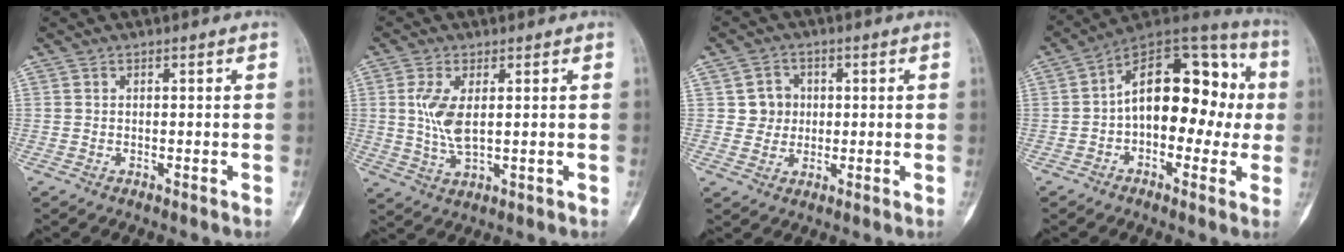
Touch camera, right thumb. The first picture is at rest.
{"total": 6.9, "force": [1.1, 3.0, 6.1], "torque": [-0.131, -0.009, 0.028]}
{"total": 4.8, "force": [0.8, 4.7, 1.0], "torque": [0.014, 0.006, 0.009]}
{"total": 18.3, "force": [0.0, 11.1, 14.6], "torque": [-0.167, 0.053, -0.015]}